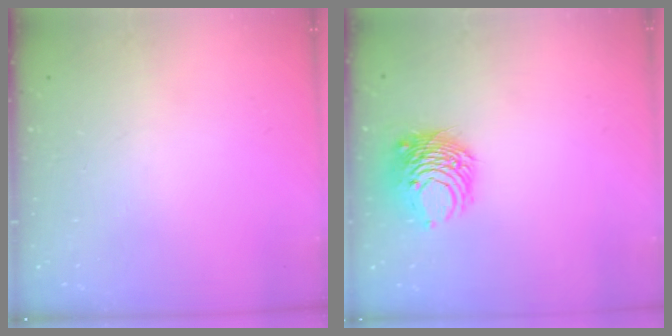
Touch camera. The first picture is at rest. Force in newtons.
{"total": 8.6, "press": 8.6, "slide": 0.4}